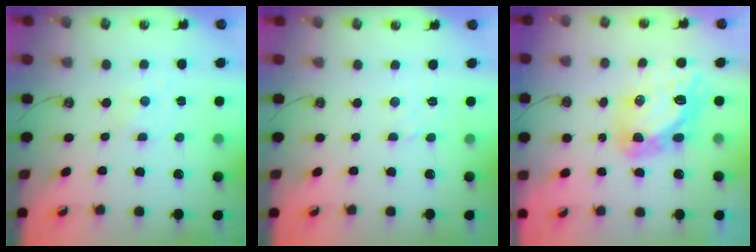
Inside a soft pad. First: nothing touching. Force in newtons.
{"total": 1.6, "press": 1.5, "slide": 0.5}
{"total": 15.2, "press": 15.1, "slide": 1.6}